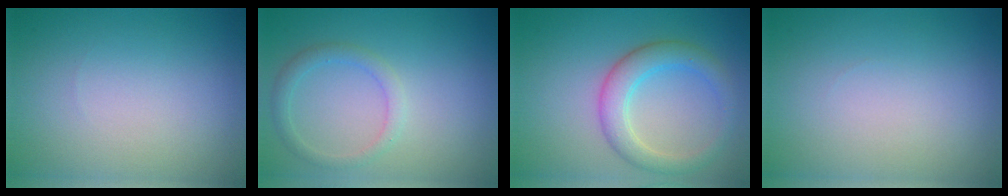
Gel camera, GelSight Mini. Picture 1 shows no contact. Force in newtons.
{"total": 1.8, "press": 1.8, "slide": 0.1}
{"total": 3.7, "press": 3.7, "slide": 0.2}
{"total": 0.0}